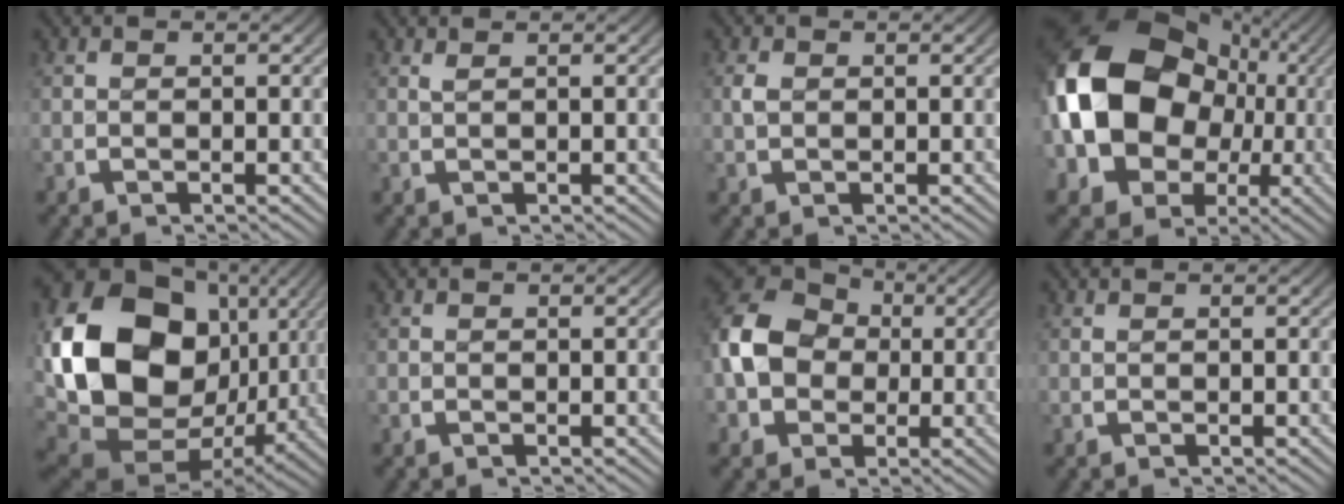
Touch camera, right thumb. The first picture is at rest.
{"total": 0.8, "force": [0.5, 0.0, 0.6], "torque": [-0.011, 0.000, 0.009]}
{"total": 1.1, "force": [0.1, 0.8, 0.7], "torque": [-0.018, 0.000, 0.003]}
{"total": 21.6, "force": [0.1, 16.3, 14.1], "torque": [-0.335, -0.063, 0.021]}
{"total": 24.5, "force": [-0.1, 17.5, 17.1], "torque": [-0.378, -0.069, 0.029]}
{"total": 0.0}
{"total": 8.6, "force": [0.7, 6.9, 5.0], "torque": [-0.135, -0.019, 0.020]}
{"total": 0.0}